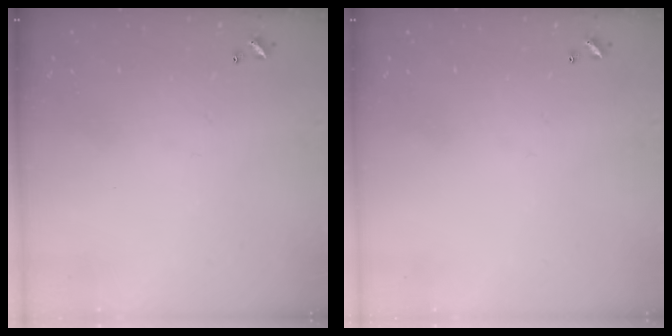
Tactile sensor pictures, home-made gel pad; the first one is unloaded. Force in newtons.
{"total": 0.0}